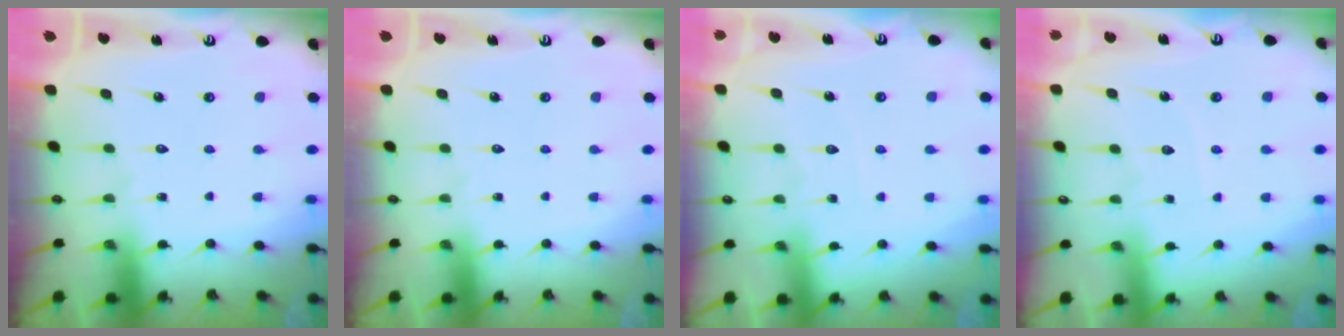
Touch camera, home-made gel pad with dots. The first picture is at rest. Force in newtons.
{"total": 0.0}
{"total": 4.3, "press": 4.3, "slide": 0.6}
{"total": 4.0, "press": 3.9, "slide": 0.4}